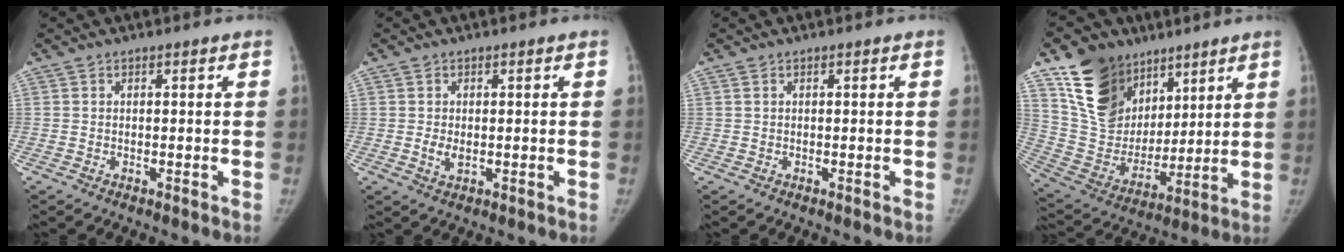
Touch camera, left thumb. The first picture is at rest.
{"total": 1.9, "force": [-0.2, 1.2, 1.4], "torque": [-0.028, -0.013, -0.002]}
{"total": 0.0}
{"total": 20.2, "force": [11.6, 13.8, 9.0], "torque": [-0.117, -0.051, 0.226]}